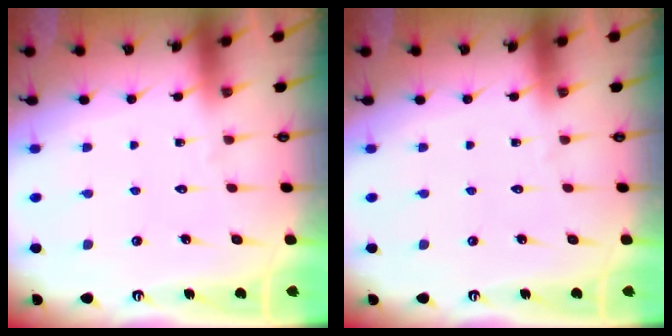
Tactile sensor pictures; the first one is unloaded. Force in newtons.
{"total": 0.0}